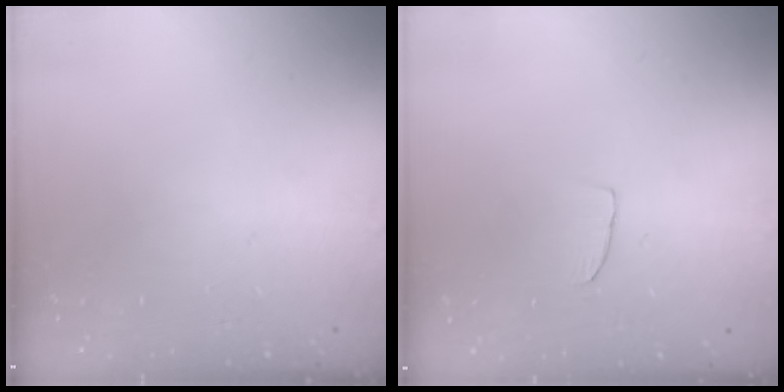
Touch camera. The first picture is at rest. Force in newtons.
{"total": 3.1, "press": 3.1, "slide": 0.2}